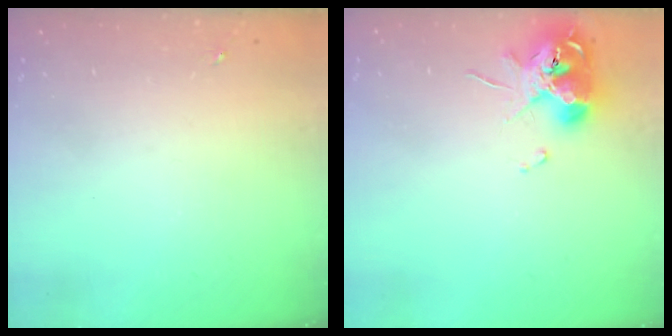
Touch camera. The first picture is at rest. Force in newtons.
{"total": 11.3, "press": 11.2, "slide": 1.4}